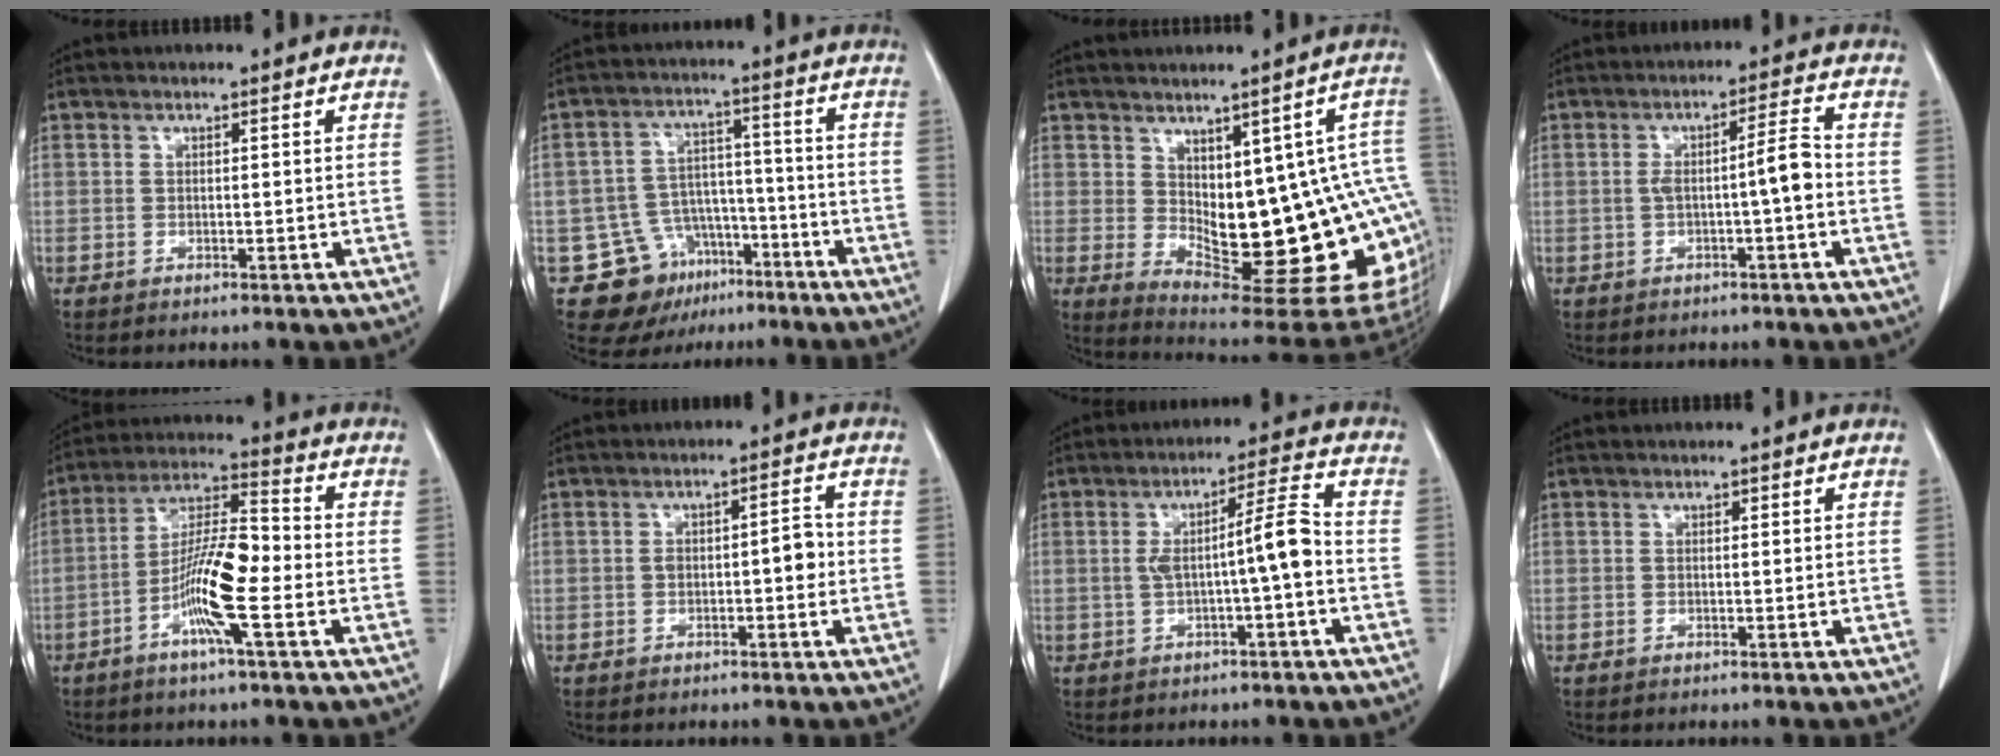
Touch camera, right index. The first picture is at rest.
{"total": 11.1, "force": [-6.4, 8.5, 3.2], "torque": [-0.053, 0.042, -0.091]}
{"total": 20.8, "force": [-0.8, 6.8, 19.7], "torque": [-0.175, 0.002, 0.016]}
{"total": 5.0, "force": [-0.9, 0.2, 5.0], "torque": [-0.083, 0.018, -0.011]}
{"total": 11.0, "force": [-3.6, 1.0, 10.3], "torque": [-0.200, 0.003, -0.073]}
{"total": 3.7, "force": [-0.5, 1.4, 3.4], "torque": [-0.051, 0.015, -0.006]}
{"total": 6.9, "force": [-0.9, 0.0, 6.8], "torque": [-0.113, 0.020, -0.012]}
{"total": 0.0}